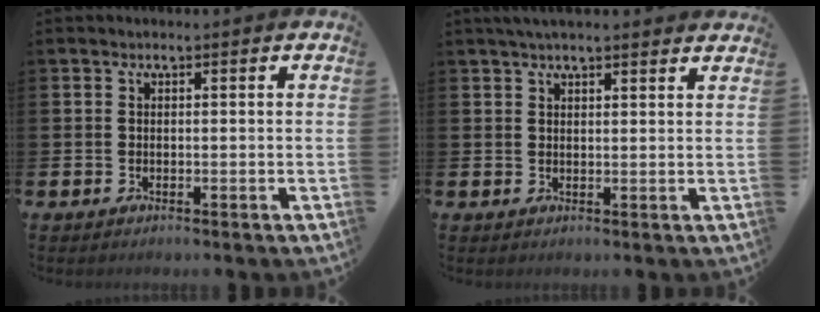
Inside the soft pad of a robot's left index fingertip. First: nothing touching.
{"total": 2.9, "force": [2.7, 0.3, 1.0], "torque": [-0.025, -0.003, 0.049]}